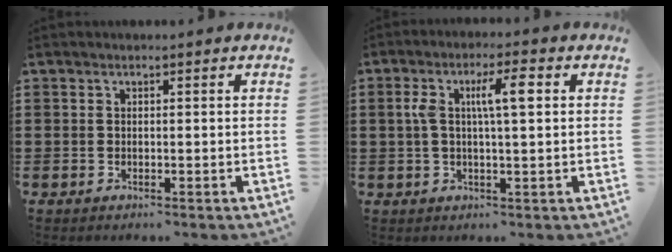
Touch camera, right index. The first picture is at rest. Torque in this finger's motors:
{"motor_torque": [0.47, -0.06, 0.30, 0.08]}